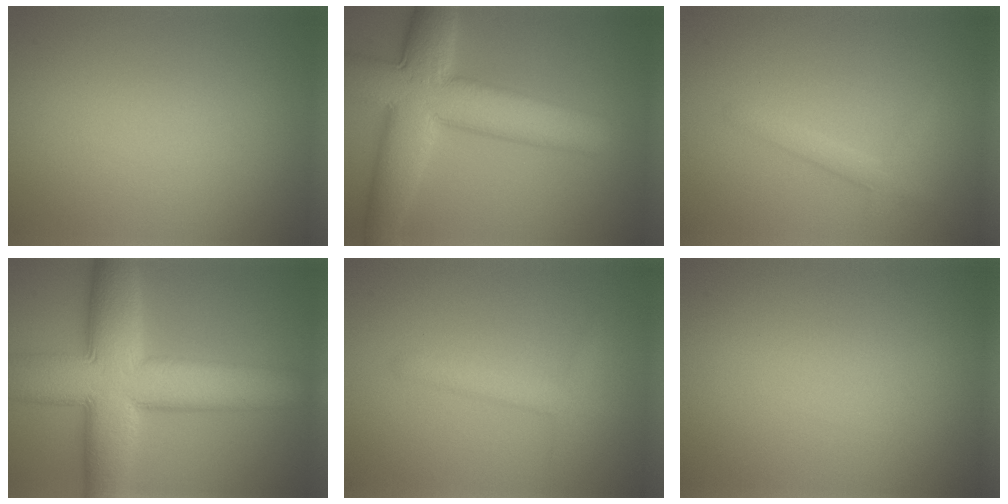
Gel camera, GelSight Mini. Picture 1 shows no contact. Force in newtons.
{"total": 10.3, "press": 10.3, "slide": 0.2}
{"total": 1.7, "press": 1.7, "slide": 0.1}
{"total": 13.0, "press": 13.0, "slide": 0.2}
{"total": 2.0, "press": 2.0, "slide": 0.1}
{"total": 0.0}